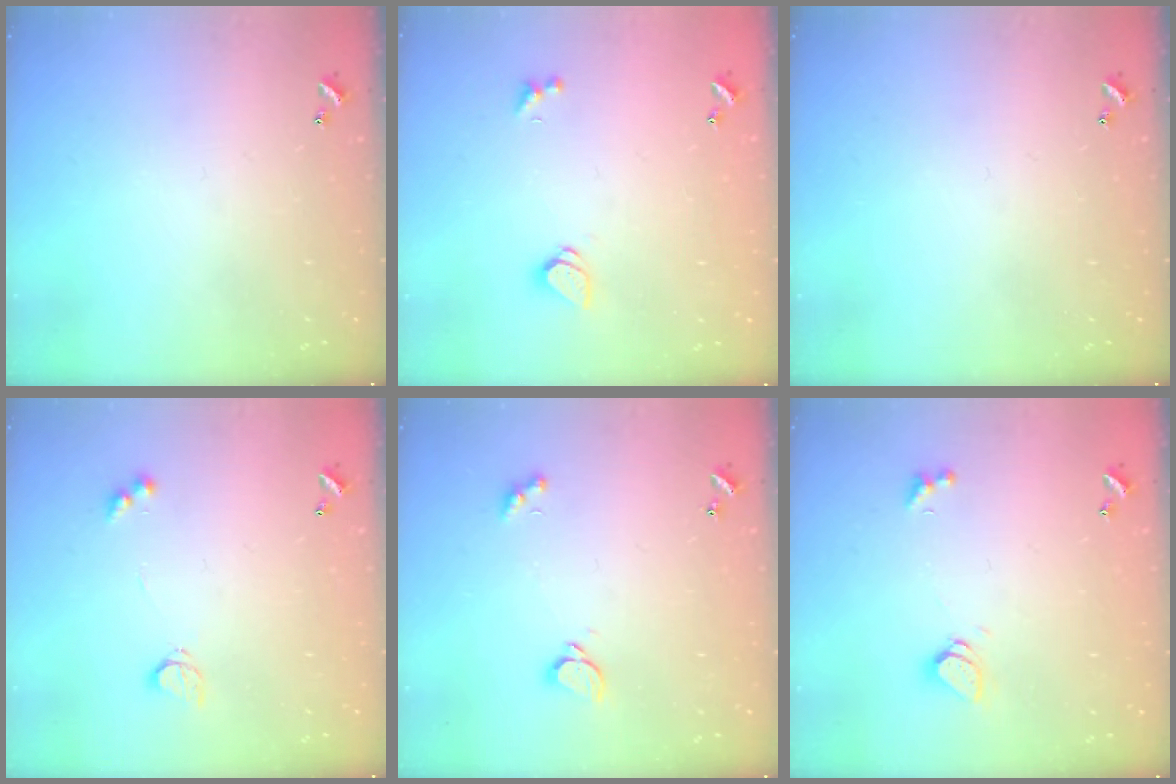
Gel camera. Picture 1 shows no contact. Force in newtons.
{"total": 1.3, "press": 1.2, "slide": 0.4}
{"total": 0.0}
{"total": 3.7, "press": 3.6, "slide": 0.6}
{"total": 1.8, "press": 1.6, "slide": 0.8}
{"total": 1.6, "press": 1.5, "slide": 0.4}